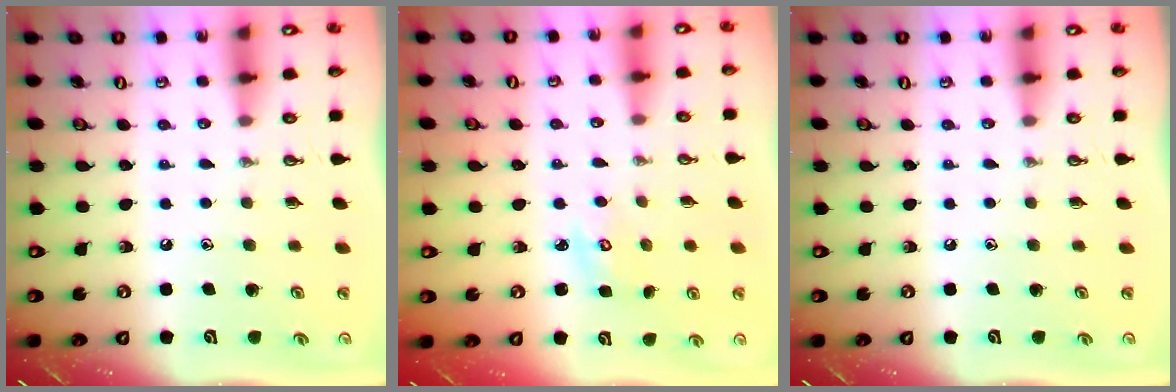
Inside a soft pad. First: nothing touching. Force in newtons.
{"total": 2.7, "press": 2.7, "slide": 0.3}
{"total": 0.0}